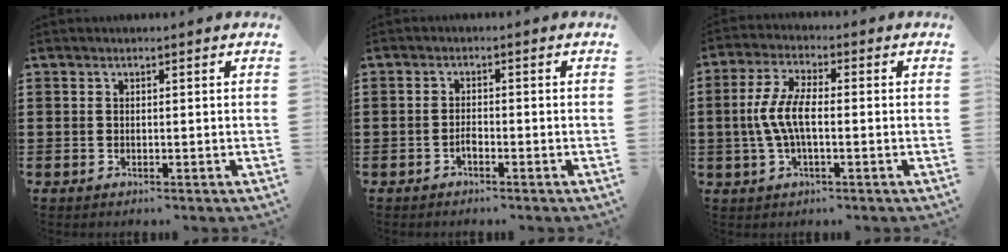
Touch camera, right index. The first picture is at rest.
{"total": 1.5, "force": [-1.0, 0.6, 0.9], "torque": [-0.019, 0.000, -0.020]}
{"total": 6.6, "force": [-1.0, 2.3, 6.1], "torque": [-0.141, -0.007, -0.029]}